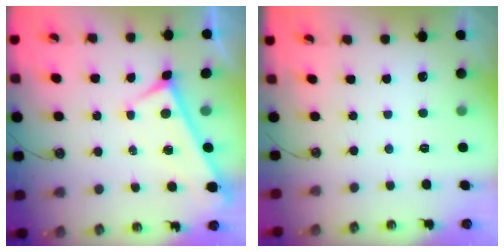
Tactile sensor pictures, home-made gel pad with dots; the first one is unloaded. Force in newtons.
{"total": 0.0}